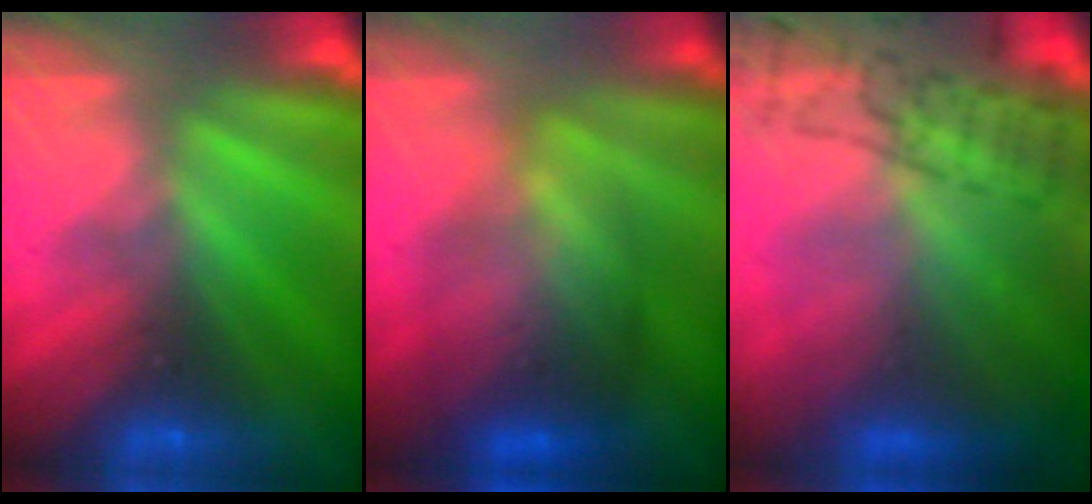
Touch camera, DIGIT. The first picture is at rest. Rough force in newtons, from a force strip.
{"total": 3.5}
{"total": 7.6}